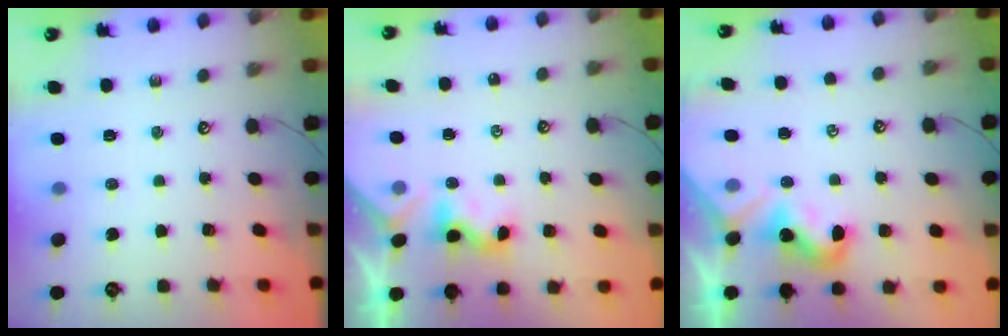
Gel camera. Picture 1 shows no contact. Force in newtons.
{"total": 2.2, "press": 2.2, "slide": 0.3}
{"total": 2.1, "press": 2.0, "slide": 0.4}